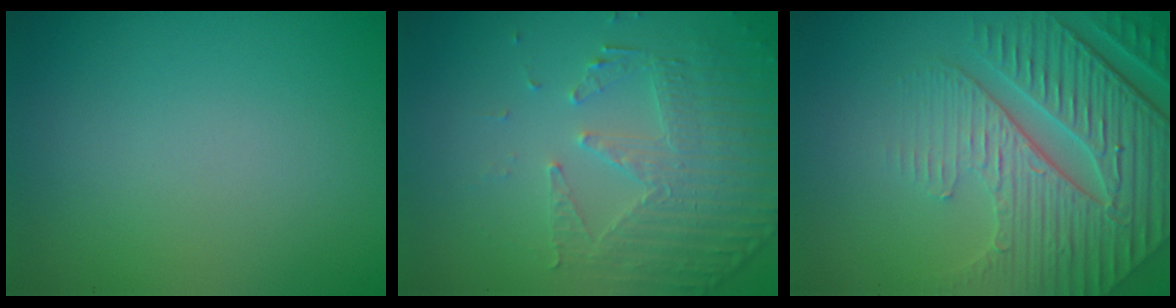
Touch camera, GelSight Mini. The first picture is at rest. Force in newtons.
{"total": 5.0, "press": 3.5, "slide": 3.6}
{"total": 7.9, "press": 5.8, "slide": 5.3}